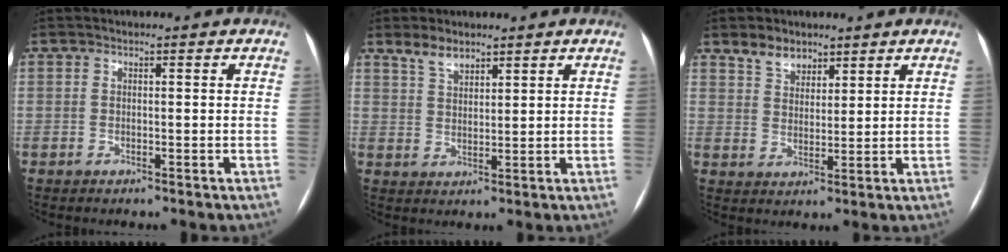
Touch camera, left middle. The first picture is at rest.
{"total": 3.8, "force": [3.1, 1.6, 1.5], "torque": [-0.032, 0.005, 0.063]}
{"total": 4.6, "force": [3.6, 2.6, 1.2], "torque": [-0.022, 0.004, 0.069]}